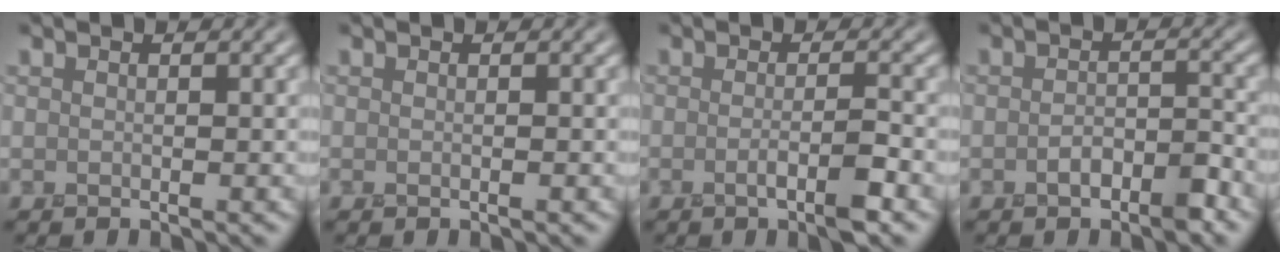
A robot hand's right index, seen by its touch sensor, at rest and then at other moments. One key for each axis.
{"total": 0.5, "fx": -0.1, "fy": 0.1, "fz": 0.5, "tx": -0.007, "ty": -0.001, "tz": -0.004}
{"total": 2.6, "fx": -0.9, "fy": 0.5, "fz": 2.4, "tx": -0.040, "ty": 0.002, "tz": -0.019}
{"total": 2.6, "fx": -1.5, "fy": 1.1, "fz": 1.7, "tx": -0.027, "ty": 0.008, "tz": -0.025}